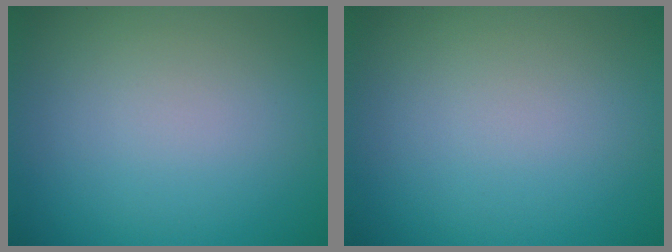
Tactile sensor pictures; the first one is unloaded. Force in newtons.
{"total": 0.0}